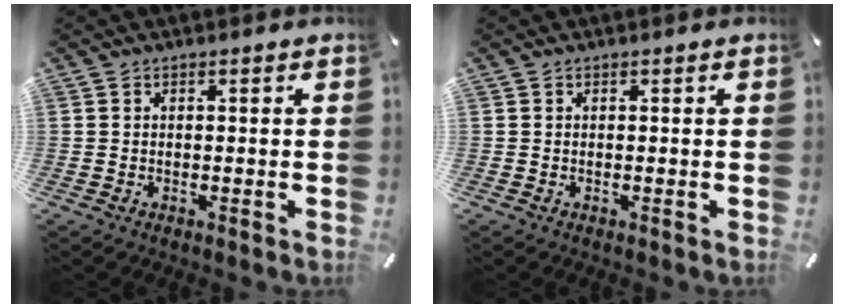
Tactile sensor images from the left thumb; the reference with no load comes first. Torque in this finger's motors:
{"motor_torque": [-0.08, -0.06, 0.01, 0.02, -0.03]}